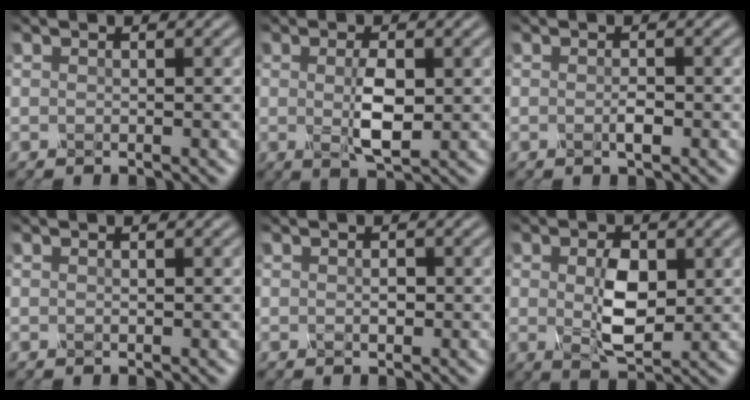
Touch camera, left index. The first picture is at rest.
{"total": 3.0, "force": [0.2, 0.8, 2.9], "torque": [-0.065, 0.000, 0.008]}
{"total": 0.8, "force": [-0.2, 0.0, 0.7], "torque": [-0.021, 0.004, -0.006]}
{"total": 0.0}
{"total": 0.0}
{"total": 4.0, "force": [0.5, 2.0, 3.4], "torque": [-0.073, 0.003, 0.014]}